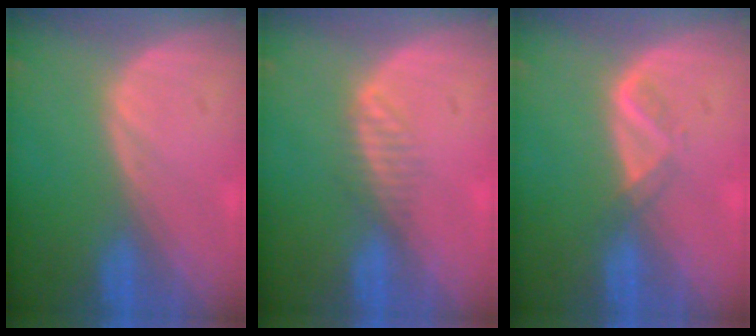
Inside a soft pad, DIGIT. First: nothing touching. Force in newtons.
{"total": 2.0, "press": 1.8, "slide": 0.8}
{"total": 2.1, "press": 2.0, "slide": 0.6}